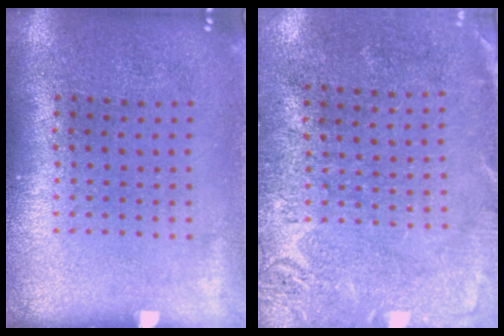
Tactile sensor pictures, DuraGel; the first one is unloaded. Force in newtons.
{"total": 2.6, "press": 2.4, "slide": 1.1}